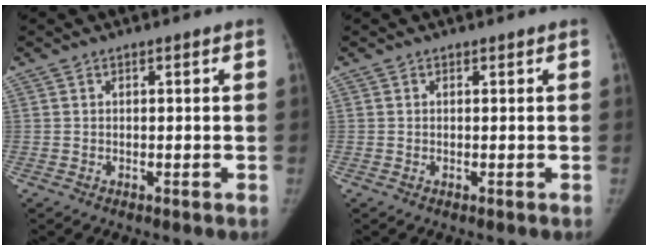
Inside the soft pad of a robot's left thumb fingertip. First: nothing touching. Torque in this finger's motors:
{"motor_torque": [0.14, 0.04, 0.33, -0.03, 0.03]}